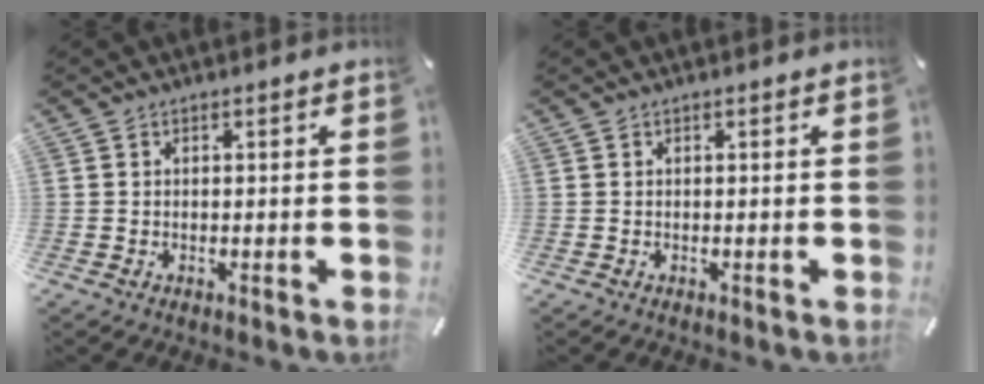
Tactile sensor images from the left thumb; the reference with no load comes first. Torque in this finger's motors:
{"motor_torque": [-0.10, -0.04, -0.01, -0.03, 0.00]}